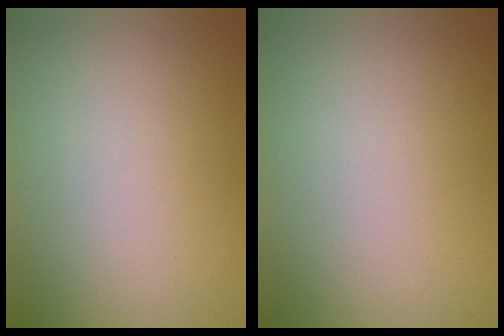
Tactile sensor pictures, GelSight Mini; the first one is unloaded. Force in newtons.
{"total": 0.0}